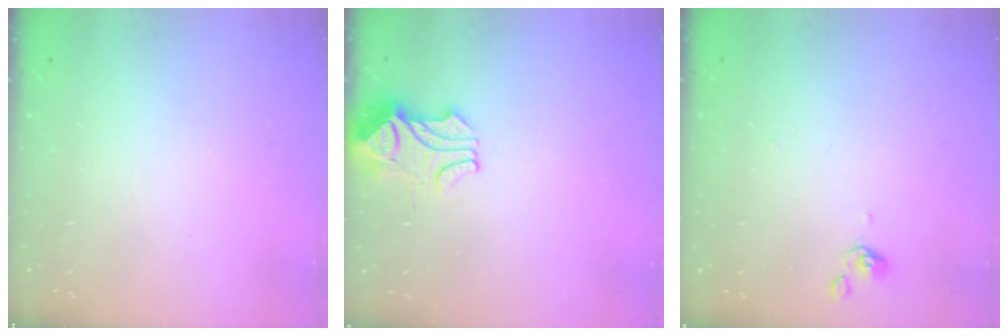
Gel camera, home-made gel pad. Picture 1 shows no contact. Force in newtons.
{"total": 2.3, "press": 2.1, "slide": 0.8}
{"total": 0.0}